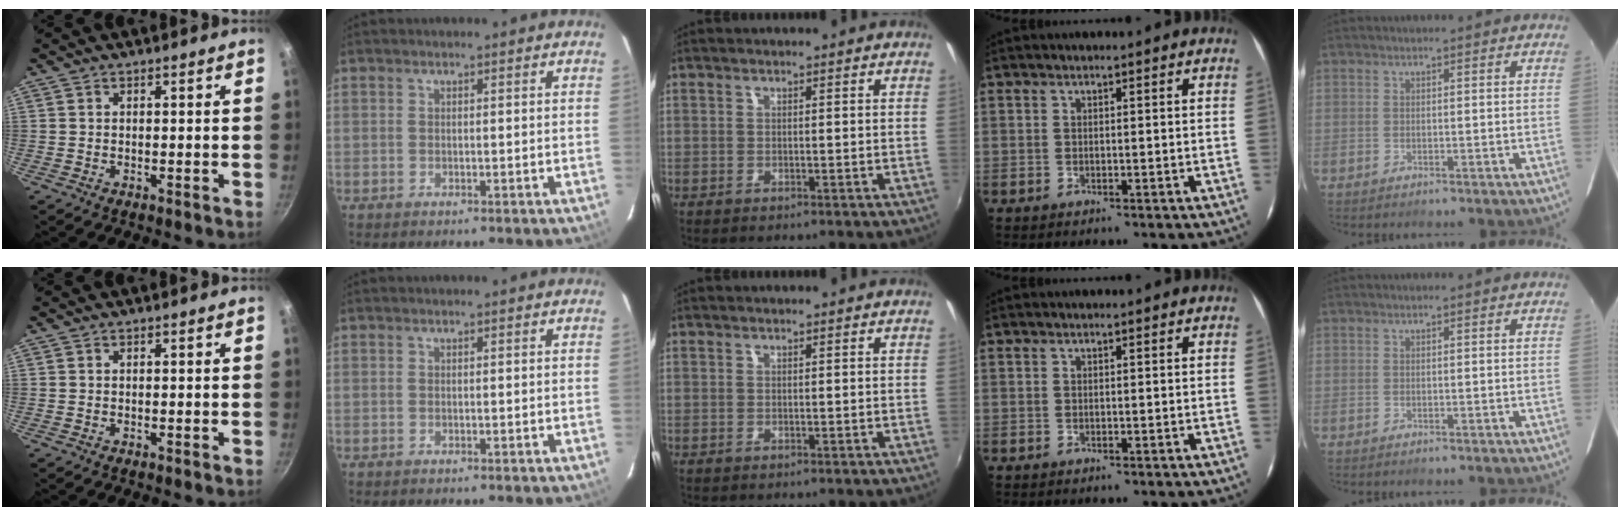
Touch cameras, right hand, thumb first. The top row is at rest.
{}